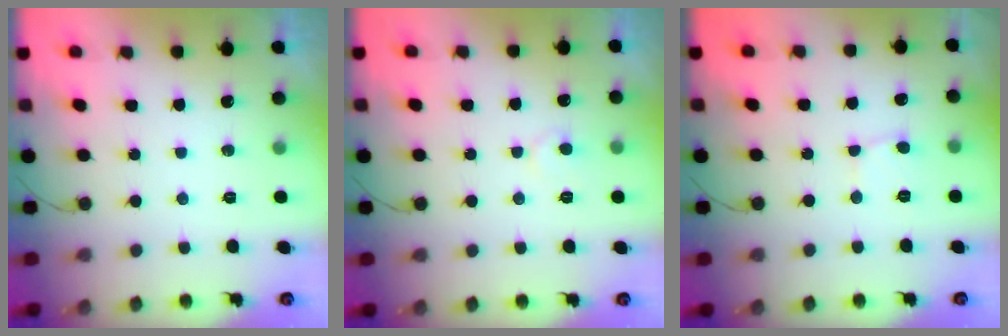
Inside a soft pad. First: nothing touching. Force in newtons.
{"total": 5.4, "press": 5.4, "slide": 0.6}
{"total": 2.9, "press": 2.8, "slide": 0.3}